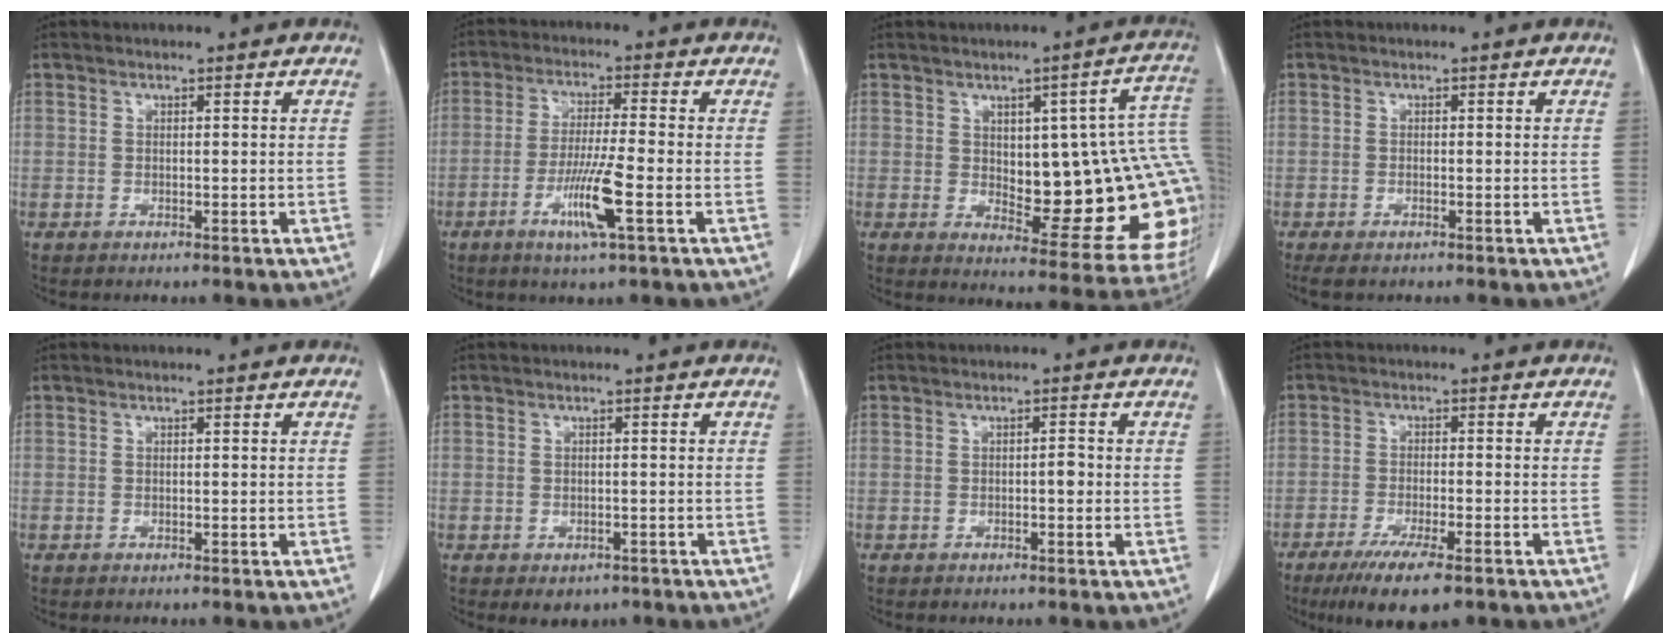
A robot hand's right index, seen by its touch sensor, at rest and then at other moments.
{"total": 8.0, "force": [-3.2, -0.3, 7.3], "torque": [-0.142, -0.015, -0.060]}
{"total": 20.5, "force": [1.1, 5.8, 19.6], "torque": [-0.179, 0.016, 0.031]}
{"total": 2.6, "force": [-2.0, 0.8, 1.5], "torque": [-0.025, -0.008, -0.028]}
{"total": 0.0}
{"total": 3.0, "force": [-1.8, 2.2, 1.0], "torque": [-0.005, 0.002, -0.014]}
{"total": 1.2, "force": [-0.3, 0.4, 1.1], "torque": [-0.016, 0.003, -0.005]}
{"total": 9.4, "force": [-6.4, 1.5, 6.8], "torque": [-0.109, -0.022, -0.097]}